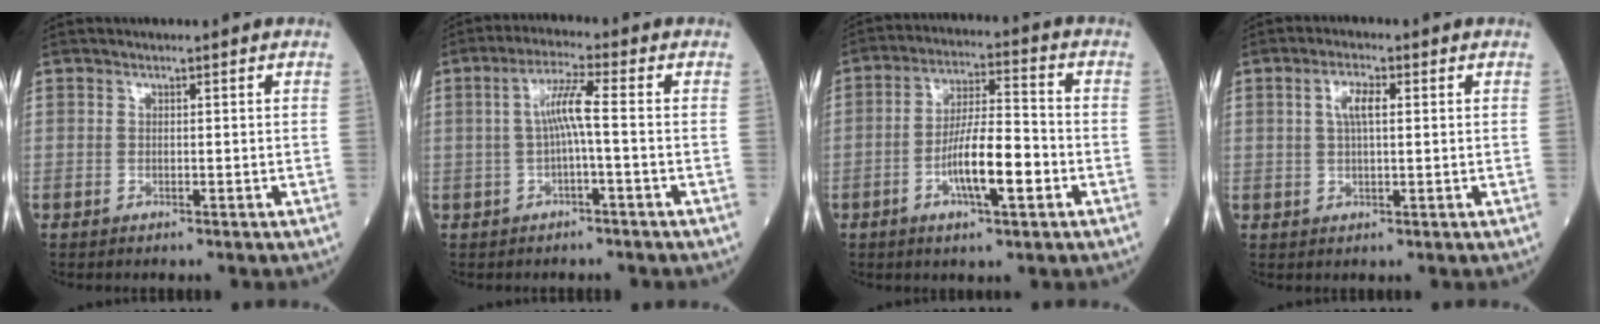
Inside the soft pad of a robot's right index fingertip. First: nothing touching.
{"total": 5.0, "force": [-0.2, 0.0, 5.0], "torque": [-0.096, 0.016, -0.001]}
{"total": 10.0, "force": [-3.2, 1.8, 9.4], "torque": [-0.171, 0.005, -0.057]}
{"total": 3.8, "force": [1.0, 1.1, 3.5], "torque": [-0.070, 0.008, 0.019]}